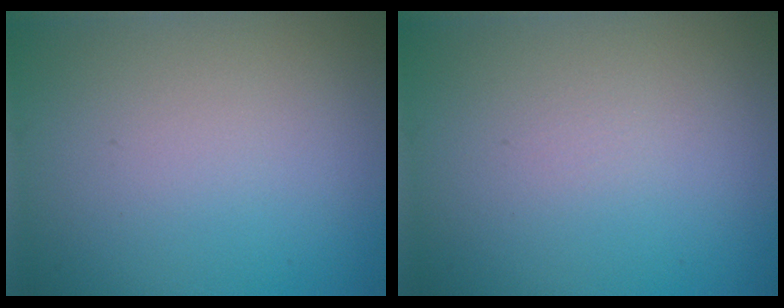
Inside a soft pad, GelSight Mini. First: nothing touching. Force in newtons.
{"total": 0.0}